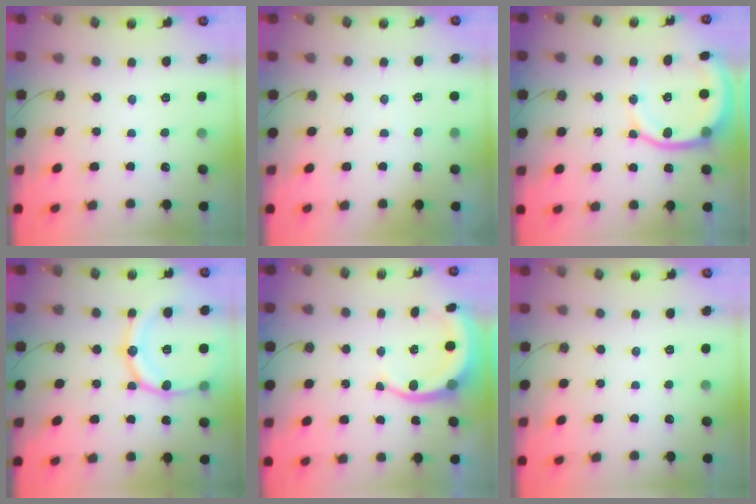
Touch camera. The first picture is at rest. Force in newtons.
{"total": 3.4, "press": 3.1, "slide": 1.3}
{"total": 11.8, "press": 11.6, "slide": 2.0}
{"total": 18.2, "press": 17.9, "slide": 3.3}
{"total": 8.6, "press": 8.5, "slide": 1.6}
{"total": 0.0}